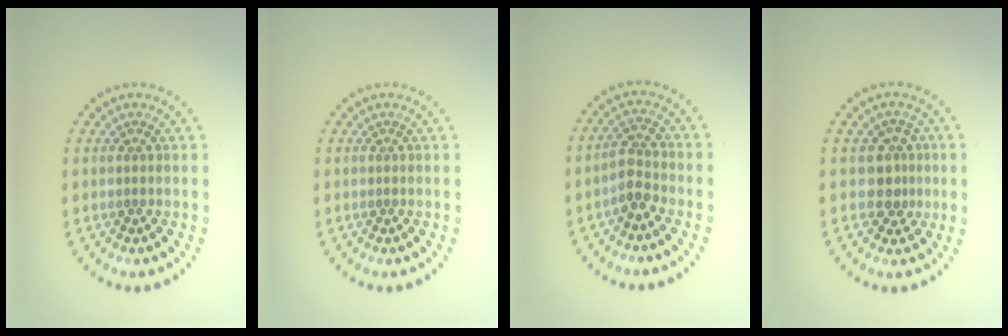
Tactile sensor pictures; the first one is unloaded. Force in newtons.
{"total": 0.0}
{"total": 2.4, "press": 2.1, "slide": 1.0}
{"total": 2.4, "press": 2.1, "slide": 1.2}